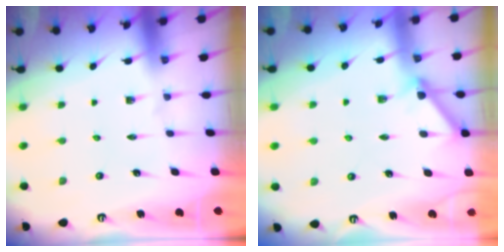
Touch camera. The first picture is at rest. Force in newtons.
{"total": 5.8, "press": 5.8, "slide": 0.8}